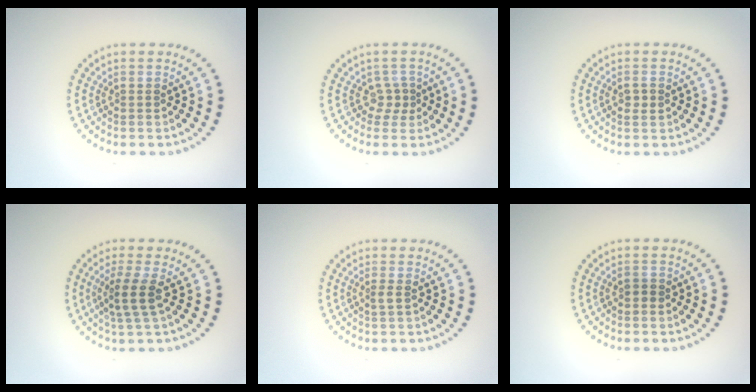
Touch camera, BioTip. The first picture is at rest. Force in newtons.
{"total": 1.6, "press": 1.0, "slide": 1.2}
{"total": 1.2, "press": 1.1, "slide": 0.1}
{"total": 2.5, "press": 1.9, "slide": 1.6}
{"total": 0.9, "press": 0.6, "slide": 0.6}
{"total": 0.8, "press": 0.7, "slide": 0.1}